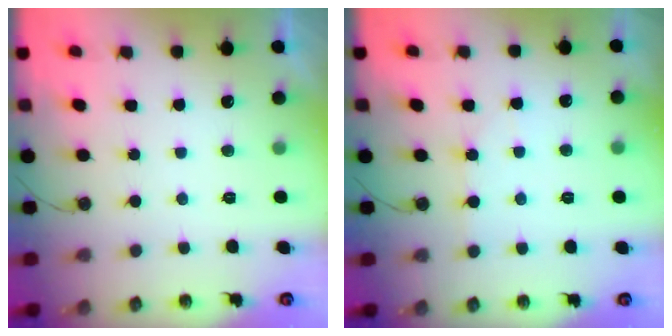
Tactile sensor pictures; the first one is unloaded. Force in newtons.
{"total": 2.6, "press": 2.6, "slide": 0.4}